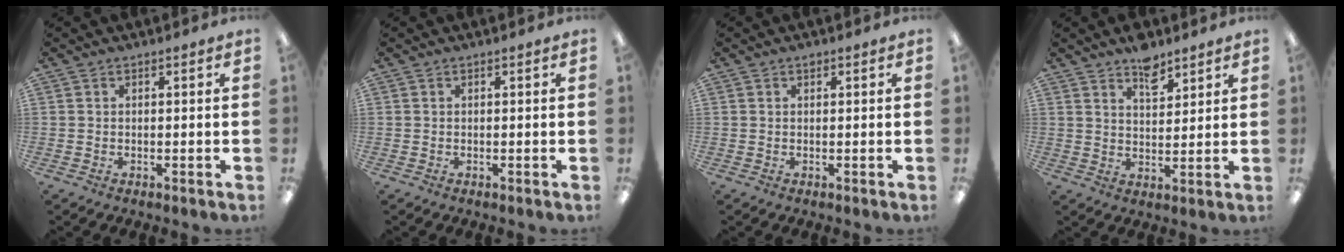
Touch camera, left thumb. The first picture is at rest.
{"total": 0.0}
{"total": 0.7, "force": [0.5, 0.3, 0.4], "torque": [-0.009, 0.003, 0.008]}
{"total": 6.7, "force": [5.2, 3.2, 2.9], "torque": [-0.032, -0.030, 0.089]}